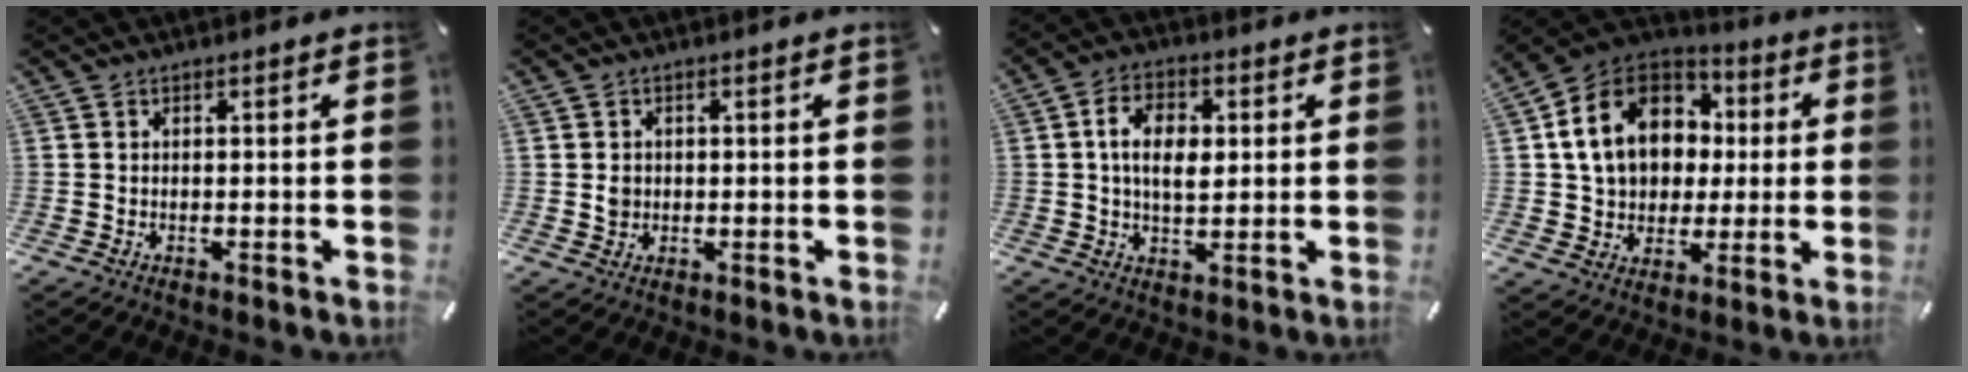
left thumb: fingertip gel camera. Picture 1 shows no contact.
{"total": 1.9, "force": [0.1, 1.8, 0.6], "torque": [-0.006, 0.004, -0.002]}
{"total": 8.9, "force": [1.4, 5.7, 6.6], "torque": [-0.125, 0.011, 0.022]}
{"total": 16.8, "force": [2.8, 13.9, 9.1], "torque": [-0.187, 0.005, 0.054]}